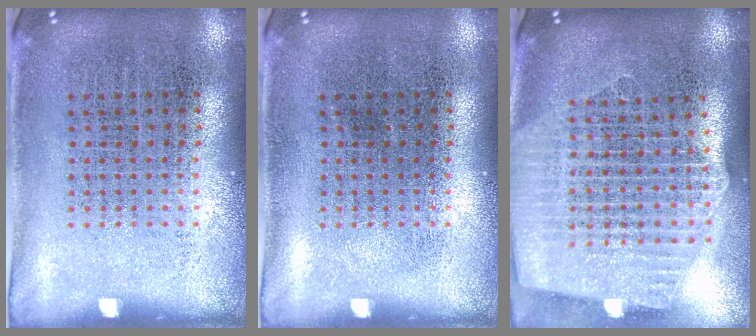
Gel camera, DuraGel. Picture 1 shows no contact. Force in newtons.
{"total": 0.0}
{"total": 2.6, "press": 2.2, "slide": 1.3}